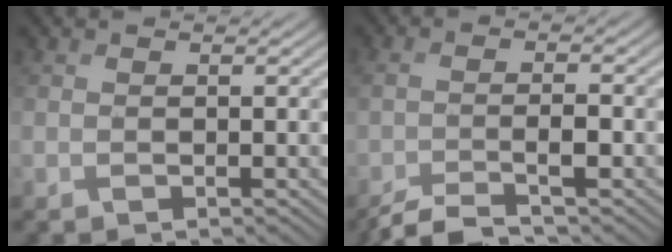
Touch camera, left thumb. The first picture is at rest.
{"total": 5.3, "force": [-3.8, 1.1, 3.6], "torque": [-0.062, -0.001, -0.075]}